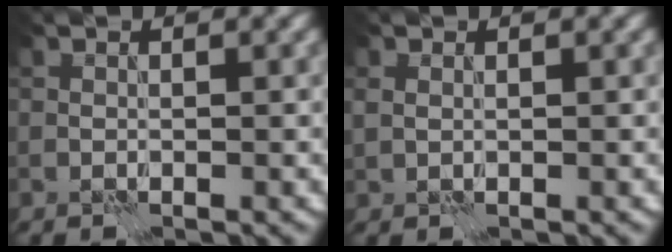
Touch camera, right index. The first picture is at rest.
{"total": 1.0, "force": [0.4, 0.7, 0.5], "torque": [-0.011, 0.002, 0.012]}